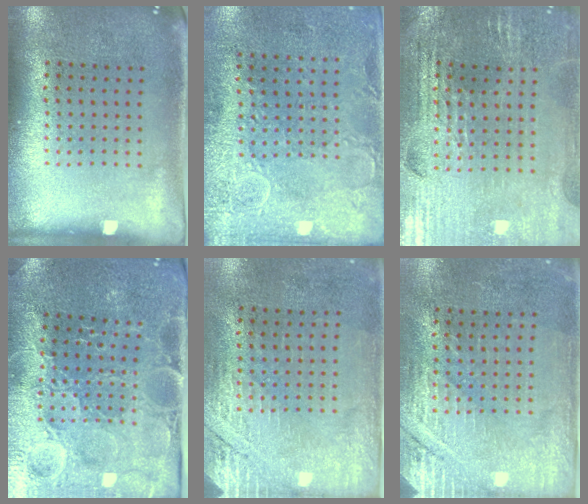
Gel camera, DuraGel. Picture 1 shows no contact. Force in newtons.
{"total": 2.9, "press": 2.5, "slide": 1.5}
{"total": 2.8, "press": 2.7, "slide": 0.5}
{"total": 3.8, "press": 3.7, "slide": 0.5}
{"total": 2.7, "press": 2.4, "slide": 1.2}
{"total": 2.9, "press": 2.8, "slide": 0.7}